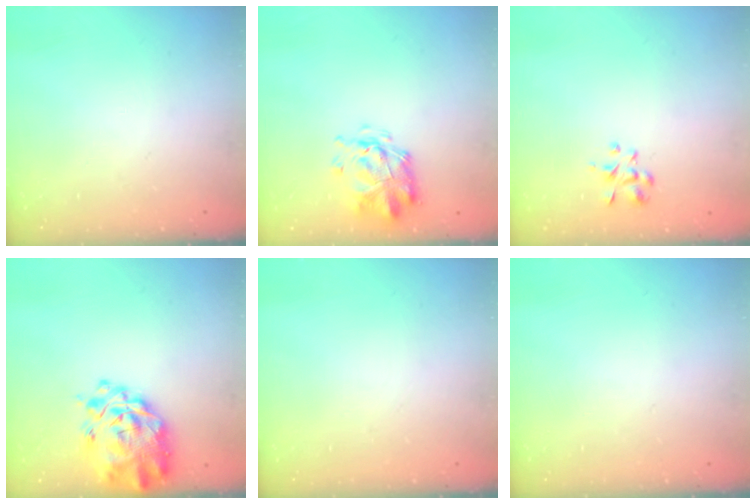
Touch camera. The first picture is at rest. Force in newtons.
{"total": 3.0, "press": 2.8, "slide": 1.0}
{"total": 2.8, "press": 2.6, "slide": 1.1}
{"total": 6.7, "press": 6.2, "slide": 2.7}
{"total": 0.0}
{"total": 0.0}